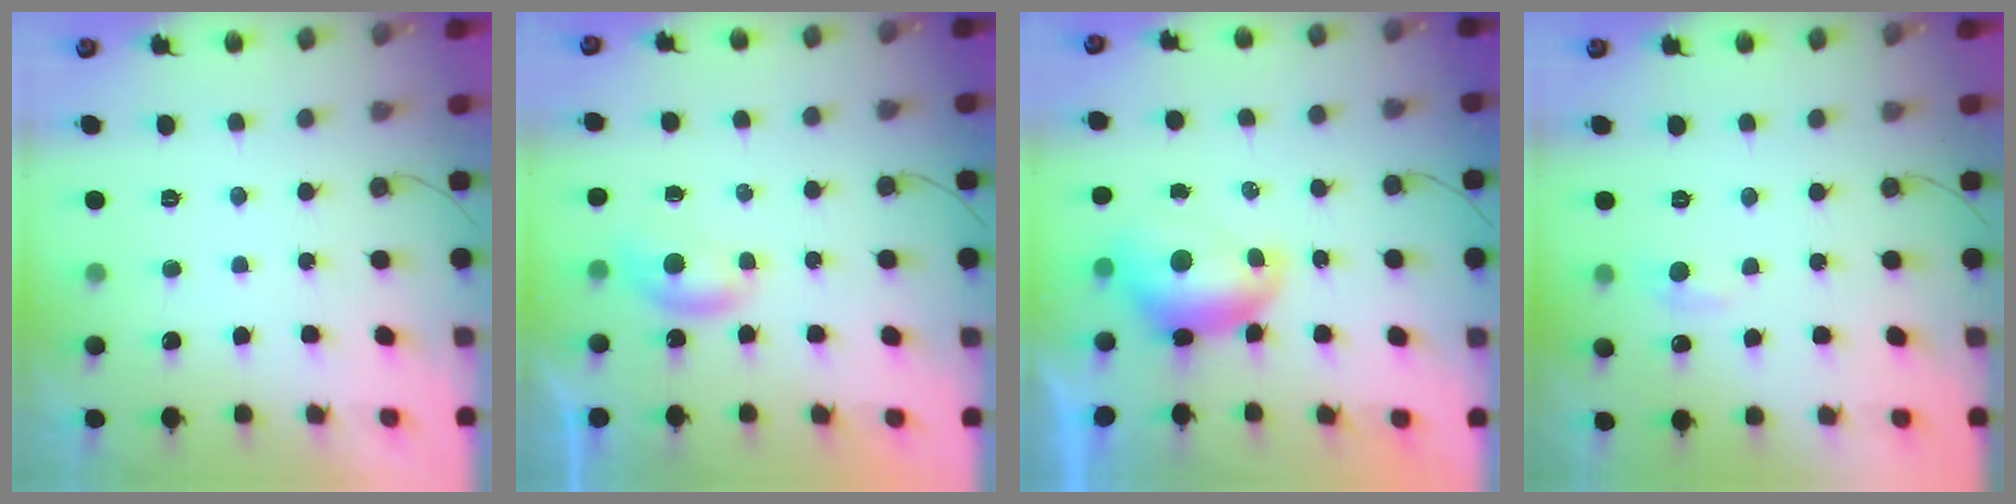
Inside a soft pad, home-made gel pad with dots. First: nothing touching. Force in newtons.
{"total": 5.2, "press": 5.2, "slide": 0.5}
{"total": 8.5, "press": 8.4, "slide": 1.0}
{"total": 5.5, "press": 5.4, "slide": 0.8}